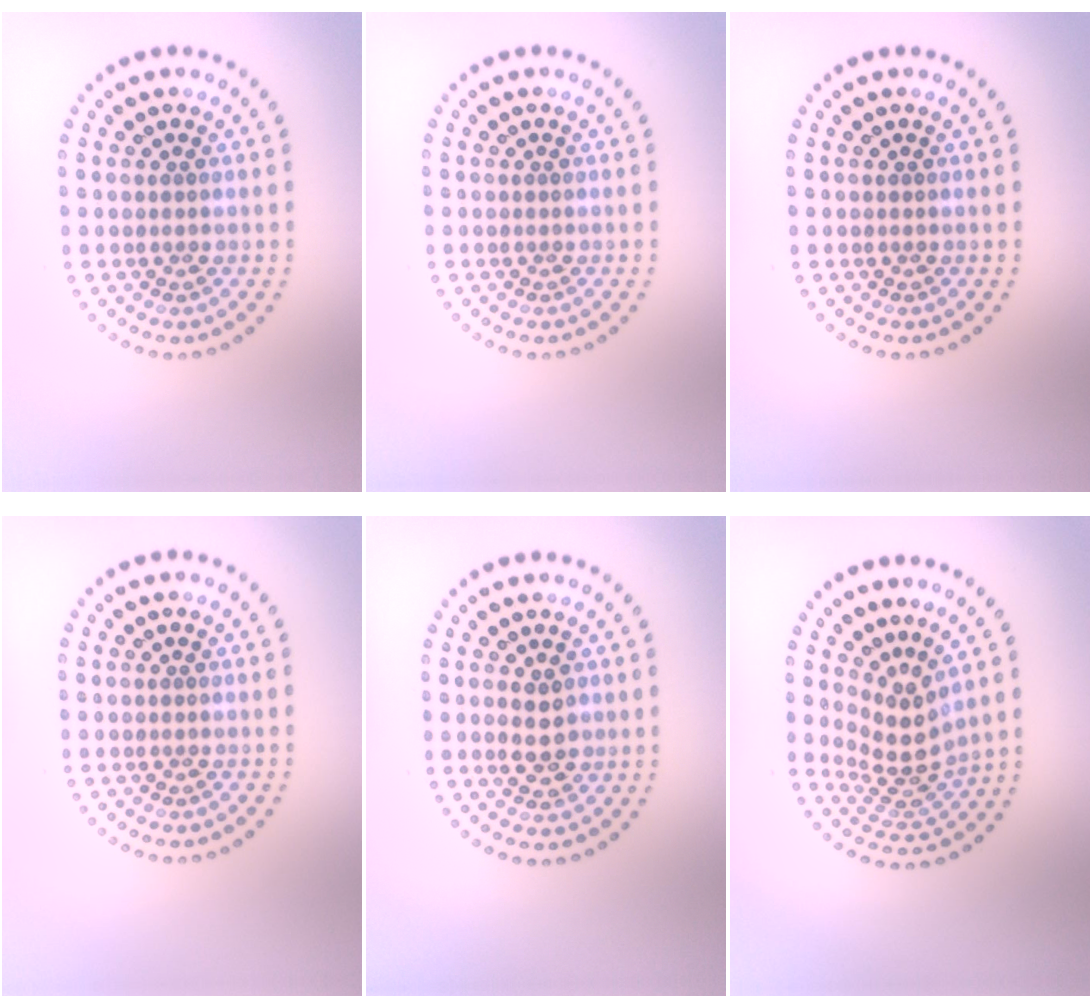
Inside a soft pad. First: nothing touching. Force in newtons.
{"total": 0.0}
{"total": 0.0}
{"total": 0.0}
{"total": 2.4, "press": 2.4, "slide": 0.3}
{"total": 3.9, "press": 2.7, "slide": 2.8}